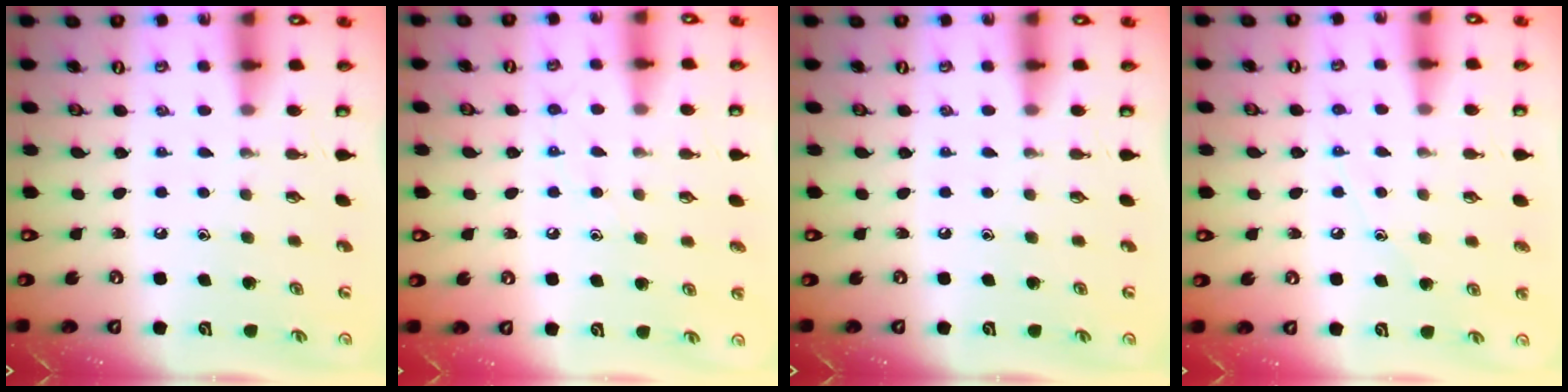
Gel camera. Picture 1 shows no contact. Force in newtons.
{"total": 7.4, "press": 7.4, "slide": 0.6}
{"total": 0.0}
{"total": 7.2, "press": 7.2, "slide": 0.7}